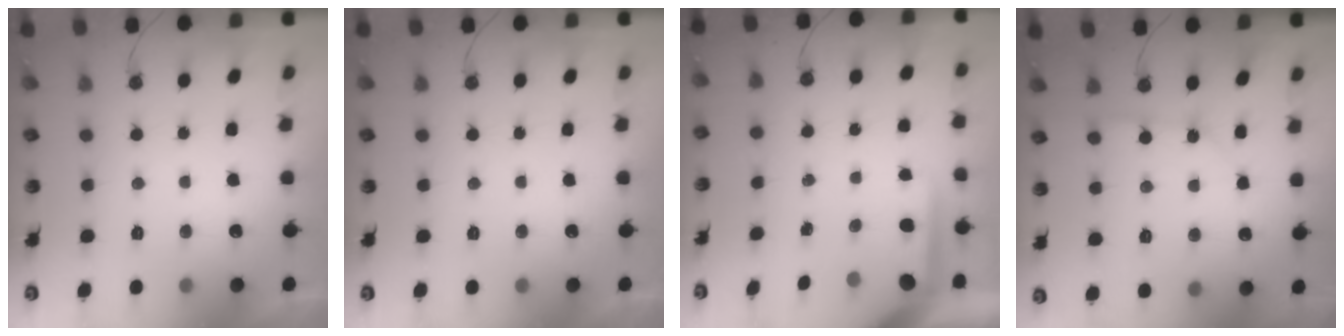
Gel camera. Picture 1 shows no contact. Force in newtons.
{"total": 0.0}
{"total": 7.8, "press": 7.7, "slide": 0.8}
{"total": 2.5, "press": 2.5, "slide": 0.3}